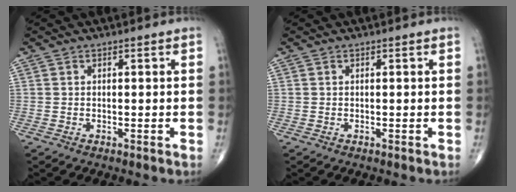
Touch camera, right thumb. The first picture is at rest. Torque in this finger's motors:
{"motor_torque": [0.08, 0.27, 0.06, 0.02, -0.01]}